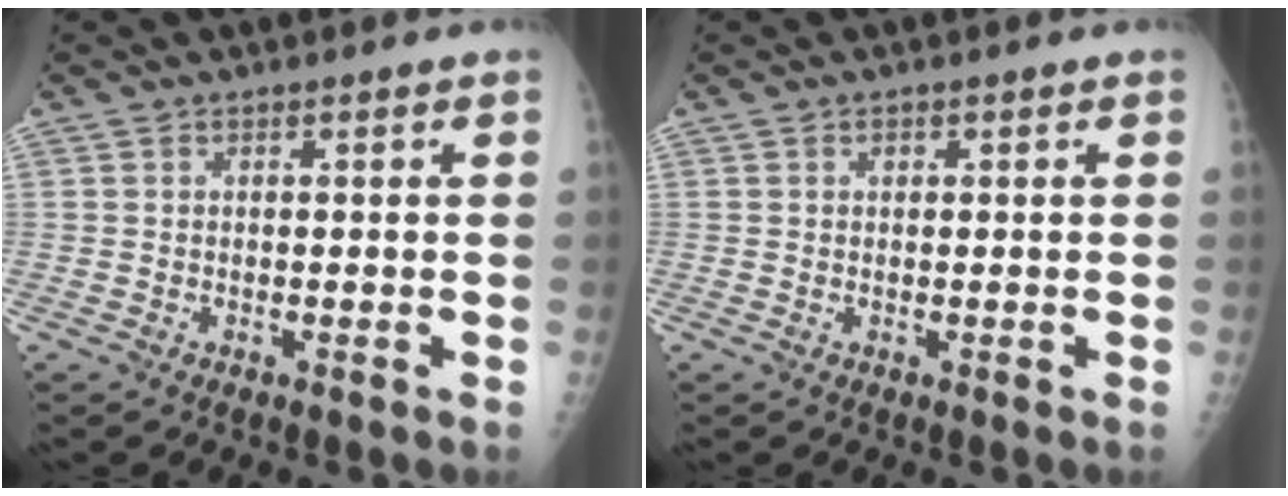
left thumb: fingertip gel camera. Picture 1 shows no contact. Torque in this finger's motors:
{"motor_torque": [0.20, -0.09, -0.09, -0.18, 0.02]}